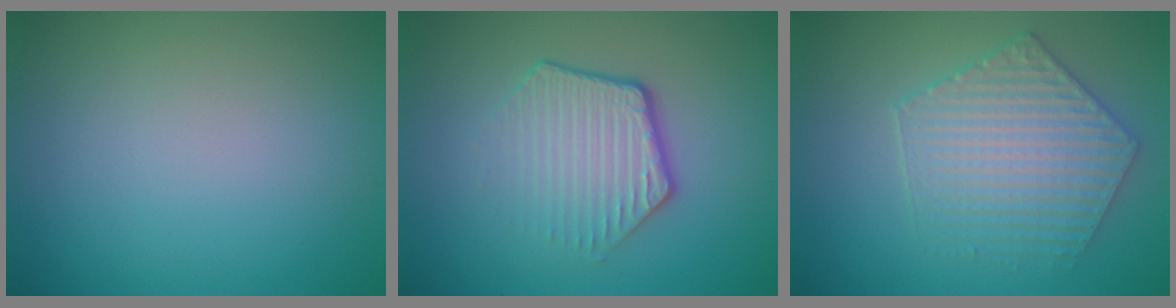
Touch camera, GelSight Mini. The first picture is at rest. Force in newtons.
{"total": 4.2, "press": 3.1, "slide": 2.9}
{"total": 4.5, "press": 4.1, "slide": 2.0}